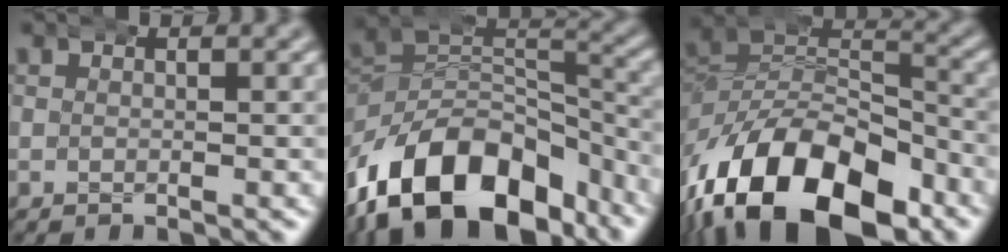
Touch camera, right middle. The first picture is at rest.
{"total": 16.7, "force": [-8.3, 11.0, 9.4], "torque": [-0.185, -0.059, -0.106]}
{"total": 16.0, "force": [-7.4, 9.9, 10.3], "torque": [-0.197, -0.064, -0.088]}